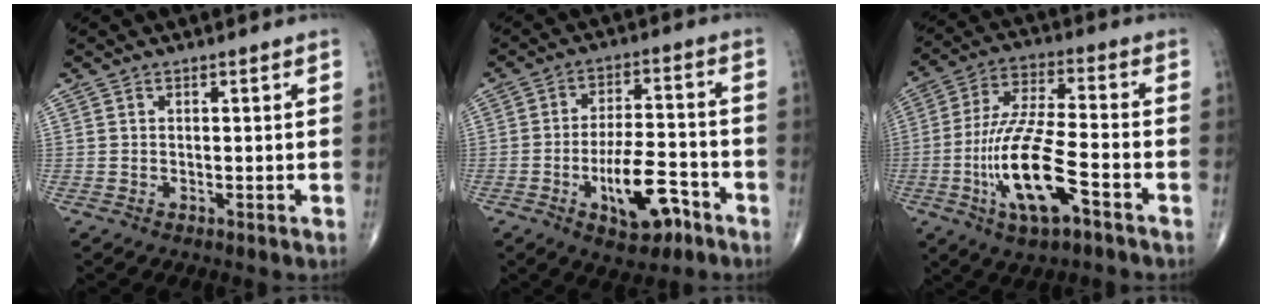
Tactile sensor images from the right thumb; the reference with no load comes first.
{"total": 11.6, "force": [-5.4, 5.0, 9.0], "torque": [-0.134, 0.033, -0.082]}
{"total": 16.0, "force": [-6.0, 4.9, 14.1], "torque": [-0.285, 0.030, -0.104]}